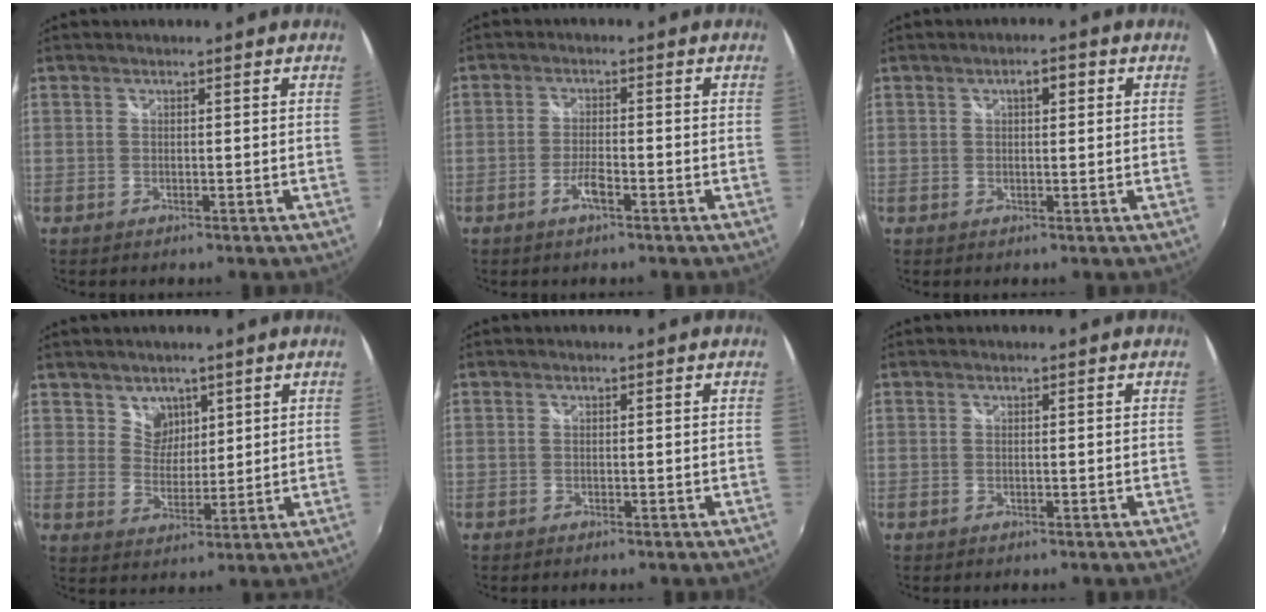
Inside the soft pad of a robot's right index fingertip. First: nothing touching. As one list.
[{"total": 3.1, "force": [-1.8, 0.7, 2.4], "torque": [-0.057, 0.000, -0.038]}, {"total": 2.7, "force": [1.0, 1.2, 2.2], "torque": [-0.033, 0.010, 0.013]}, {"total": 4.7, "force": [3.0, 3.6, 0.6], "torque": [0.000, 0.006, 0.056]}, {"total": 0.0}, {"total": 0.0}]